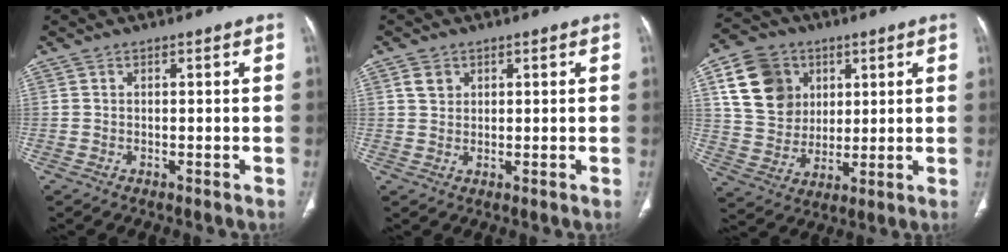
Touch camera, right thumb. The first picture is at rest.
{"total": 2.8, "force": [1.3, 2.2, 1.1], "torque": [-0.014, -0.003, 0.027]}
{"total": 15.0, "force": [5.3, 12.4, 6.6], "torque": [-0.098, -0.004, 0.102]}